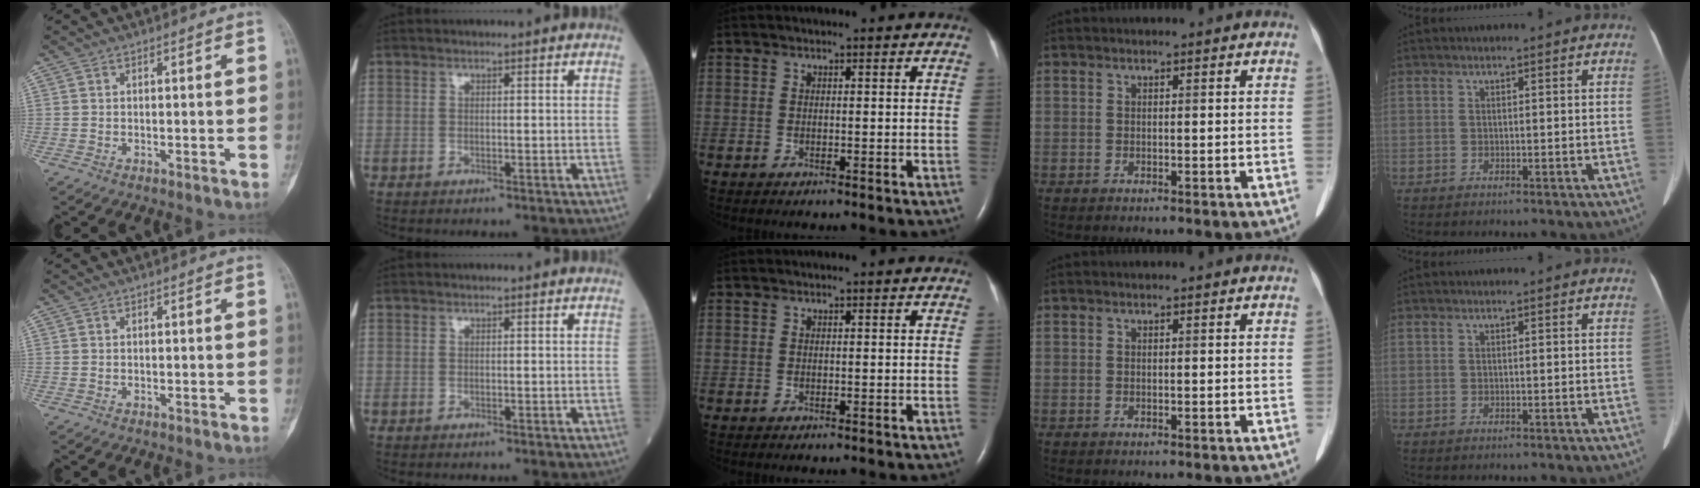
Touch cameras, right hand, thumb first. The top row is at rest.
{}